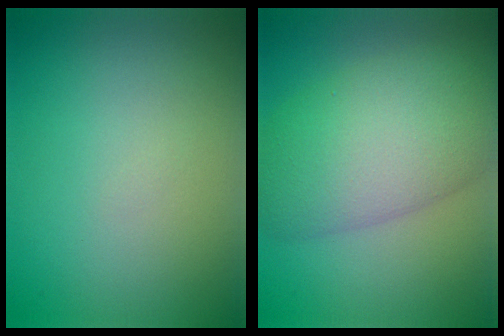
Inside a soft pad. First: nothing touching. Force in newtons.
{"total": 9.1, "press": 9.1, "slide": 0.4}